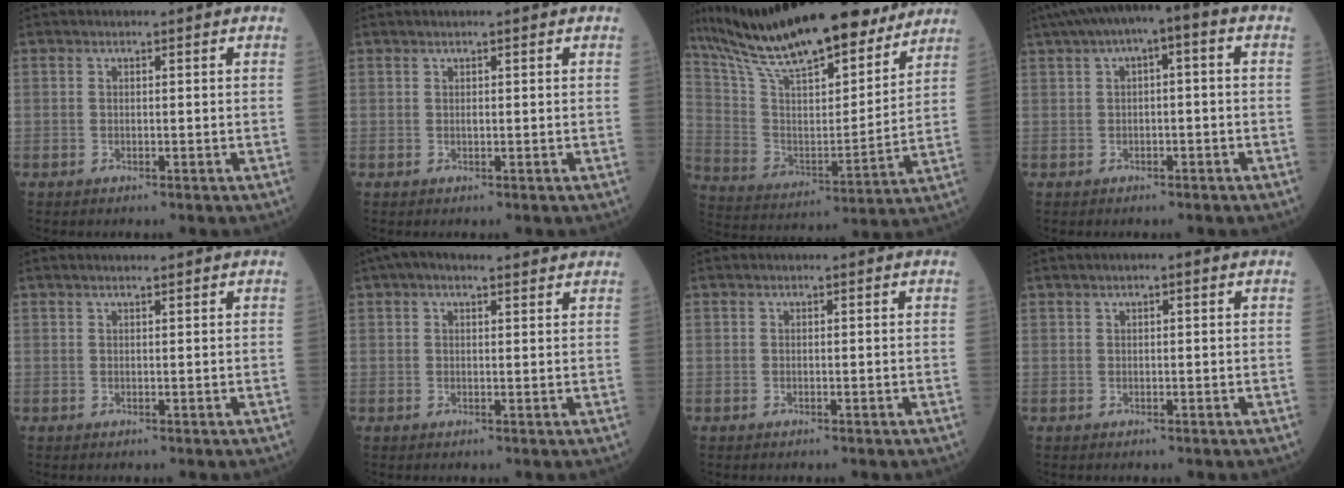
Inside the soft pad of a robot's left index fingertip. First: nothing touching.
{"total": 0.8, "force": [0.4, 0.2, 0.7], "torque": [-0.015, 0.008, 0.006]}
{"total": 25.0, "force": [21.0, 5.0, 12.6], "torque": [-0.221, 0.010, 0.344]}
{"total": 7.5, "force": [2.4, 2.2, 6.8], "torque": [-0.117, 0.043, 0.032]}
{"total": 1.7, "force": [1.5, 0.0, 0.9], "torque": [-0.011, 0.013, 0.024]}
{"total": 6.8, "force": [5.2, 2.2, 3.7], "torque": [-0.064, 0.044, 0.077]}
{"total": 0.0}
{"total": 1.5, "force": [0.7, 0.3, 1.2], "torque": [-0.021, 0.009, 0.009]}